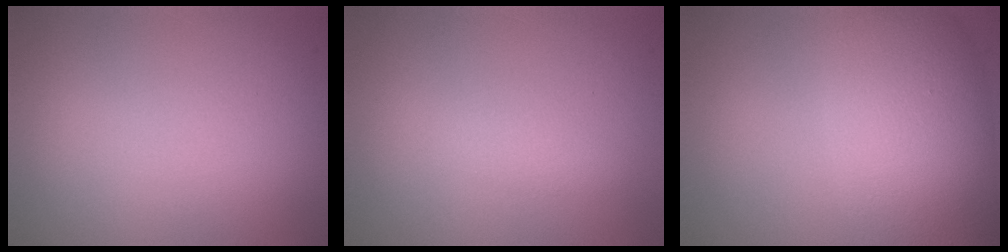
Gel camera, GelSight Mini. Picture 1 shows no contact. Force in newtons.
{"total": 0.9, "press": 0.9, "slide": 0.0}
{"total": 8.5, "press": 8.5, "slide": 0.2}